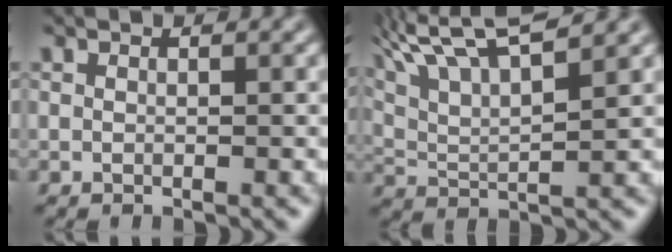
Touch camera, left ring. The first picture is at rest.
{"total": 8.7, "force": [6.4, 2.0, 5.6], "torque": [-0.127, 0.032, 0.101]}